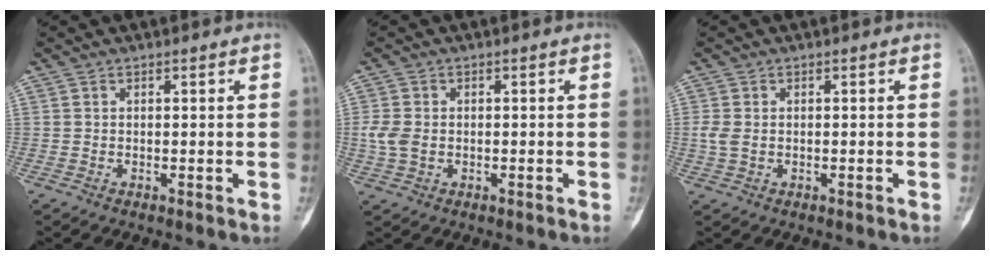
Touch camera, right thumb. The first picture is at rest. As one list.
[{"total": 4.0, "force": [-0.5, 2.8, 2.8], "torque": [-0.063, 0.008, -0.009]}, {"total": 2.5, "force": [-0.2, 1.7, 1.9], "torque": [-0.051, 0.006, -0.006]}]